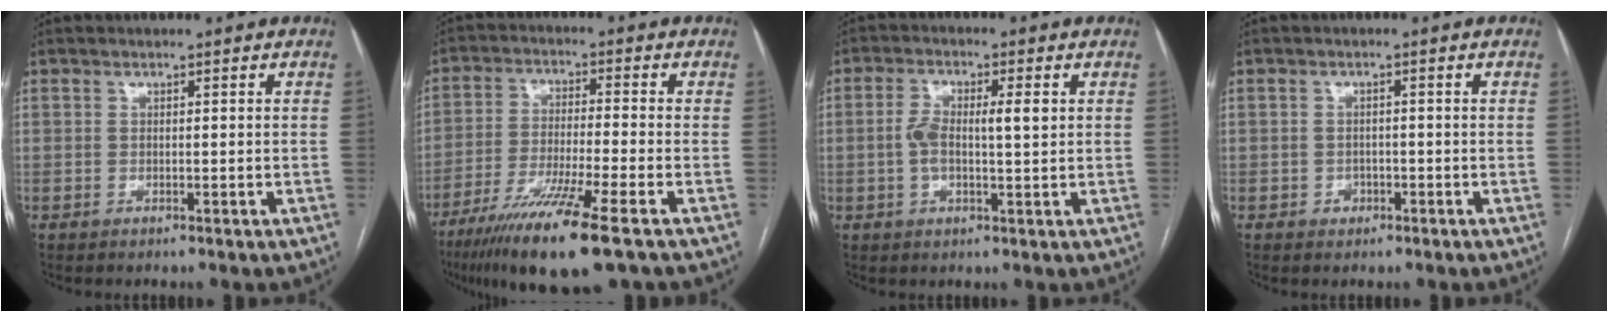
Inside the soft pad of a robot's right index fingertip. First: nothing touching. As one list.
[{"total": 13.7, "force": [-8.5, -0.2, 10.7], "torque": [-0.211, -0.038, -0.148]}, {"total": 5.8, "force": [0.7, 1.7, 5.5], "torque": [-0.114, 0.019, 0.013]}, {"total": 1.6, "force": [-0.8, 1.3, 0.4], "torque": [-0.003, 0.007, -0.008]}]